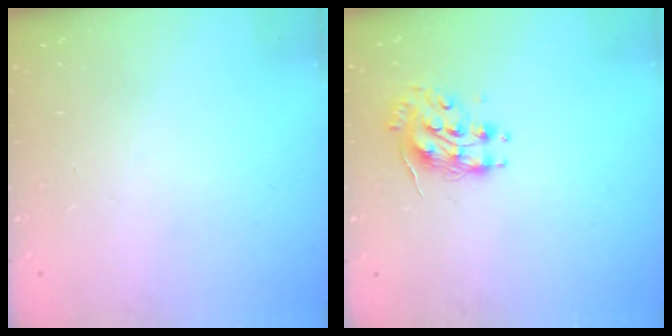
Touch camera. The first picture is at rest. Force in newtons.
{"total": 8.5, "press": 8.4, "slide": 0.5}